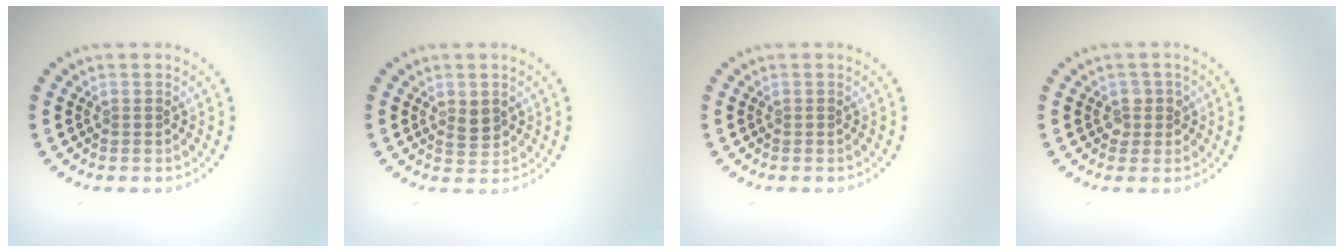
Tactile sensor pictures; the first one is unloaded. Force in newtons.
{"total": 1.7, "press": 1.6, "slide": 0.5}
{"total": 0.0}
{"total": 1.5, "press": 1.4, "slide": 0.7}